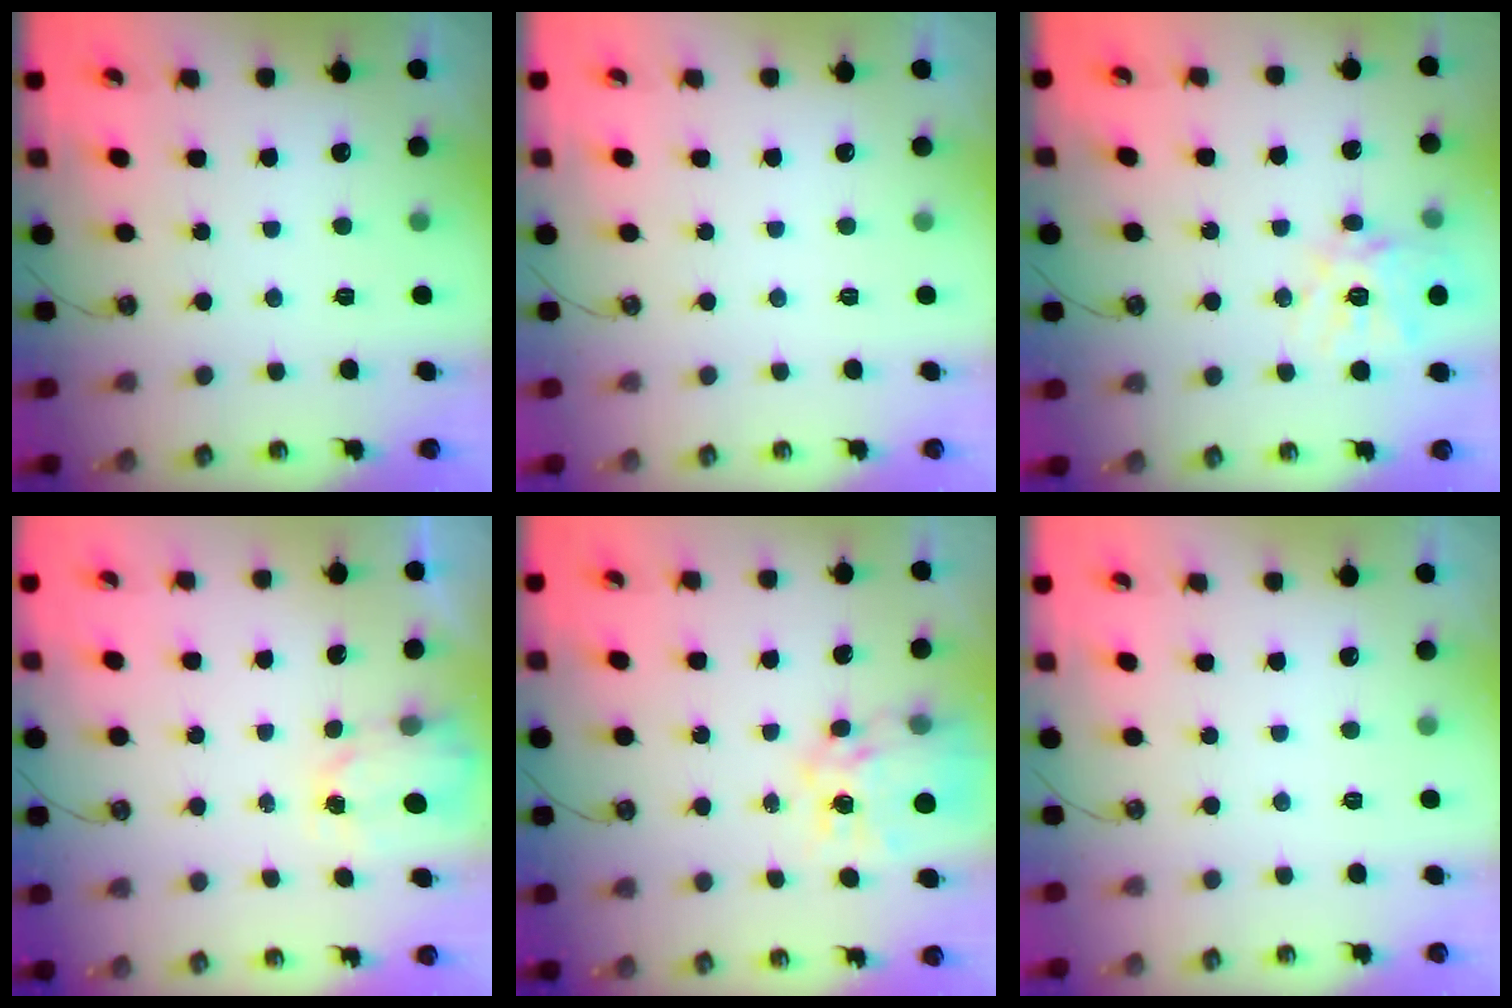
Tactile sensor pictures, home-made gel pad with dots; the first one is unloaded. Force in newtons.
{"total": 0.0}
{"total": 14.2, "press": 14.0, "slide": 1.9}
{"total": 1.6, "press": 1.6, "slide": 0.3}
{"total": 13.5, "press": 13.4, "slide": 1.4}
{"total": 0.0}